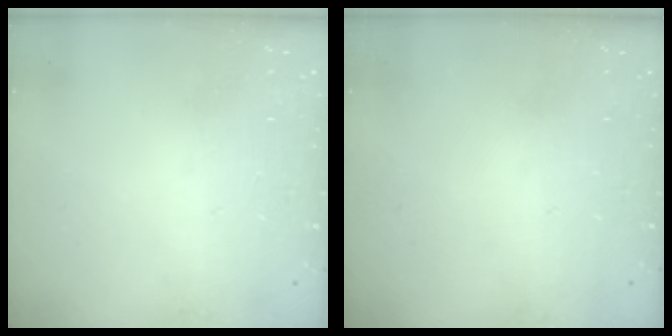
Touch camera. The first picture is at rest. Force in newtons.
{"total": 0.0}